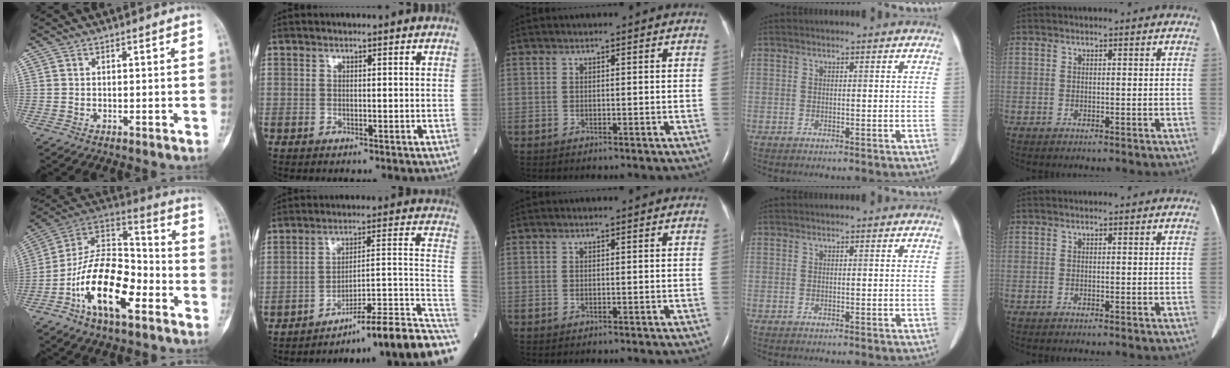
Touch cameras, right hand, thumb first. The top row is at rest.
{"thumb": {"total": 19.4, "force": [-8.1, 9.2, 15.0], "torque": [-0.245, 0.064, -0.151]}, "index": {"total": 17.5, "force": [-13.8, -0.8, 10.7], "torque": [-0.080, 0.039, -0.202]}}